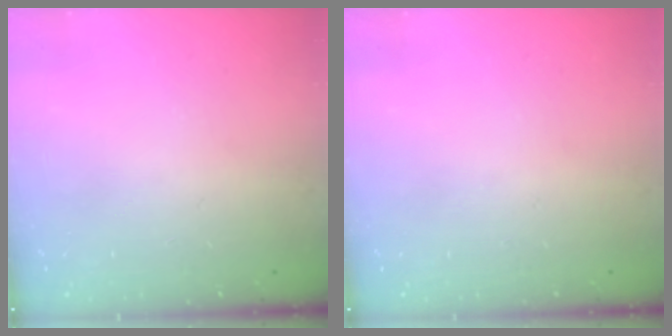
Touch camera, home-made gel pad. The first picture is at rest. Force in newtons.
{"total": 0.0}